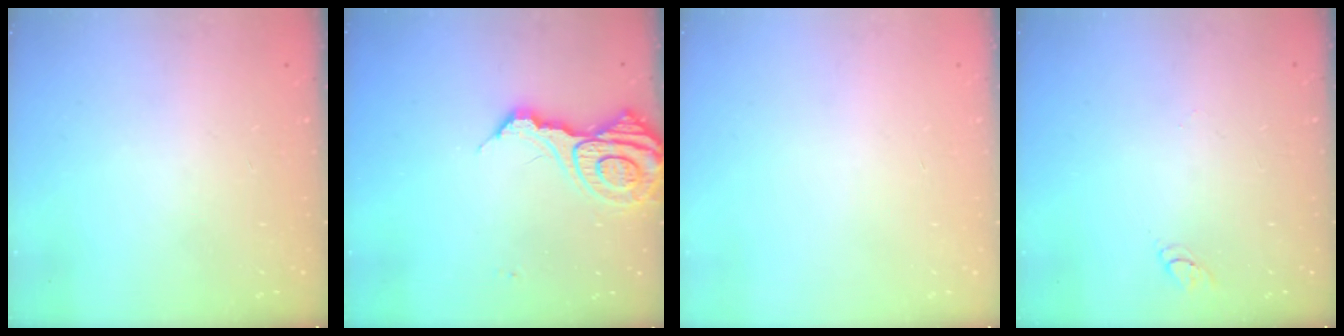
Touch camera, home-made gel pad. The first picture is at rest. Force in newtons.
{"total": 14.4, "press": 14.3, "slide": 1.7}
{"total": 0.0}
{"total": 2.9, "press": 2.8, "slide": 0.3}